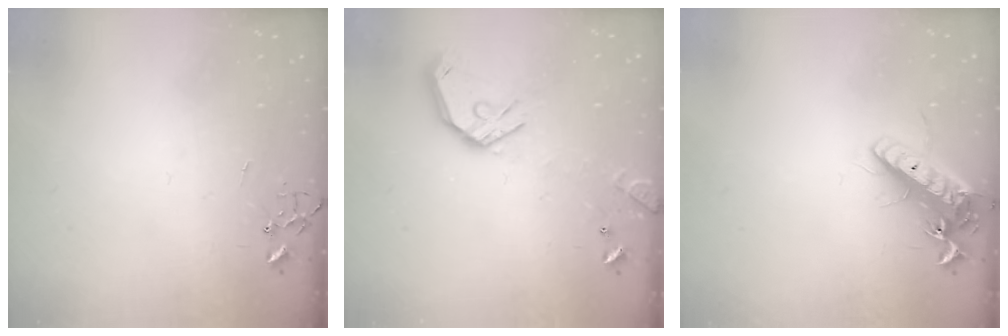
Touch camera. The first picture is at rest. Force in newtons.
{"total": 14.4, "press": 14.2, "slide": 2.1}
{"total": 14.1, "press": 13.9, "slide": 2.4}